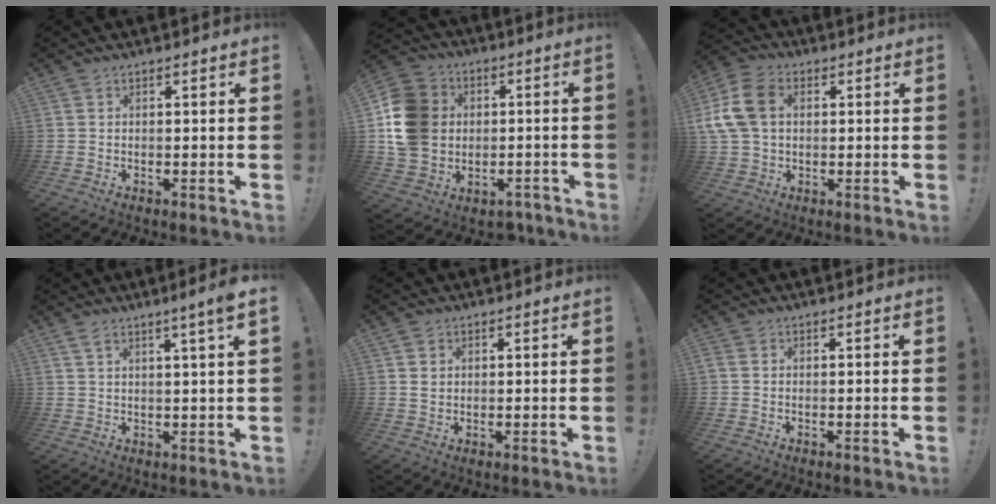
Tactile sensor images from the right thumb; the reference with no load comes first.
{"total": 17.7, "force": [-0.5, 15.3, 8.9], "torque": [-0.158, 0.025, 0.018]}
{"total": 13.7, "force": [2.4, 10.0, 9.1], "torque": [-0.188, 0.009, 0.051]}
{"total": 4.9, "force": [2.7, -0.2, 4.1], "torque": [-0.060, -0.015, 0.040]}
{"total": 2.1, "force": [0.9, 1.9, 0.4], "torque": [-0.001, -0.002, 0.015]}
{"total": 0.6, "force": [-0.3, 0.1, 0.5], "torque": [-0.017, 0.004, -0.003]}